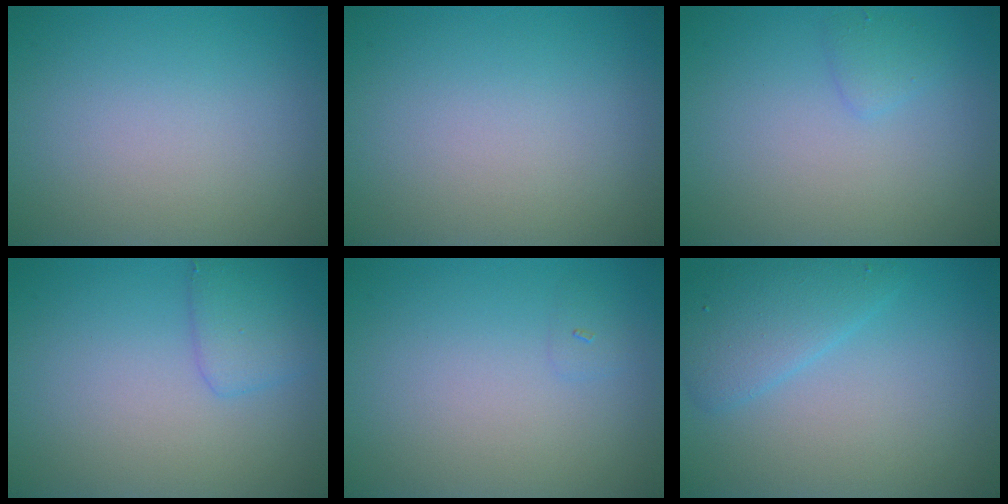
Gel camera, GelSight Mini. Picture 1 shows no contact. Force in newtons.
{"total": 0.0}
{"total": 1.0, "press": 1.0, "slide": 0.1}
{"total": 2.2, "press": 2.2, "slide": 0.1}
{"total": 0.6, "press": 0.6, "slide": 0.1}
{"total": 3.1, "press": 3.1, "slide": 0.0}